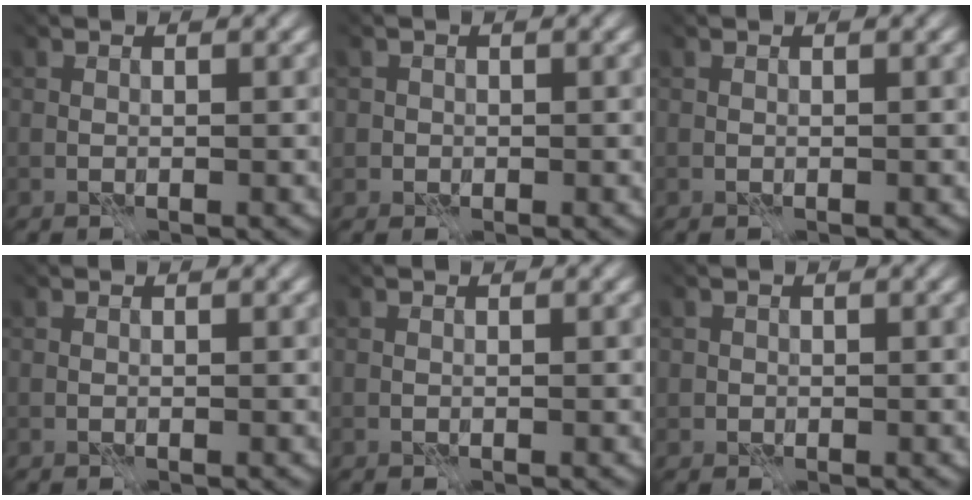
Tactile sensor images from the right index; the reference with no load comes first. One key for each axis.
{"total": 1.0, "fx": 0.2, "fy": 0.9, "fz": -0.2, "tx": 0.002, "ty": -0.003, "tz": 0.004}
{"total": 0.0}
{"total": 0.0}
{"total": 0.0}
{"total": 0.7, "fx": 0.2, "fy": 0.6, "fz": -0.3, "tx": 0.004, "ty": -0.003, "tz": 0.004}